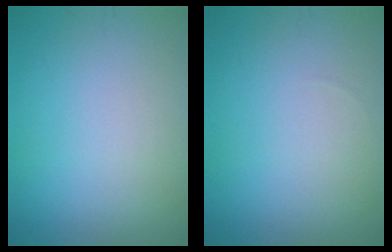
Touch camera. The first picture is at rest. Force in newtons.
{"total": 0.0}